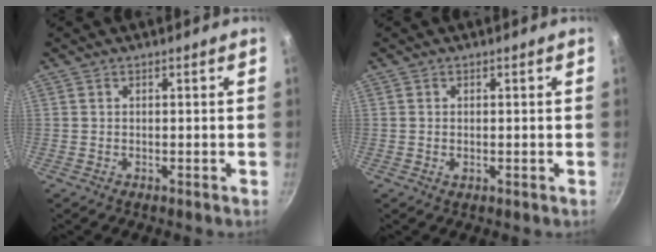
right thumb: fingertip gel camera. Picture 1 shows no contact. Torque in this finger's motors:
{"motor_torque": [-0.22, -0.09, 0.02, 0.19, -0.01]}